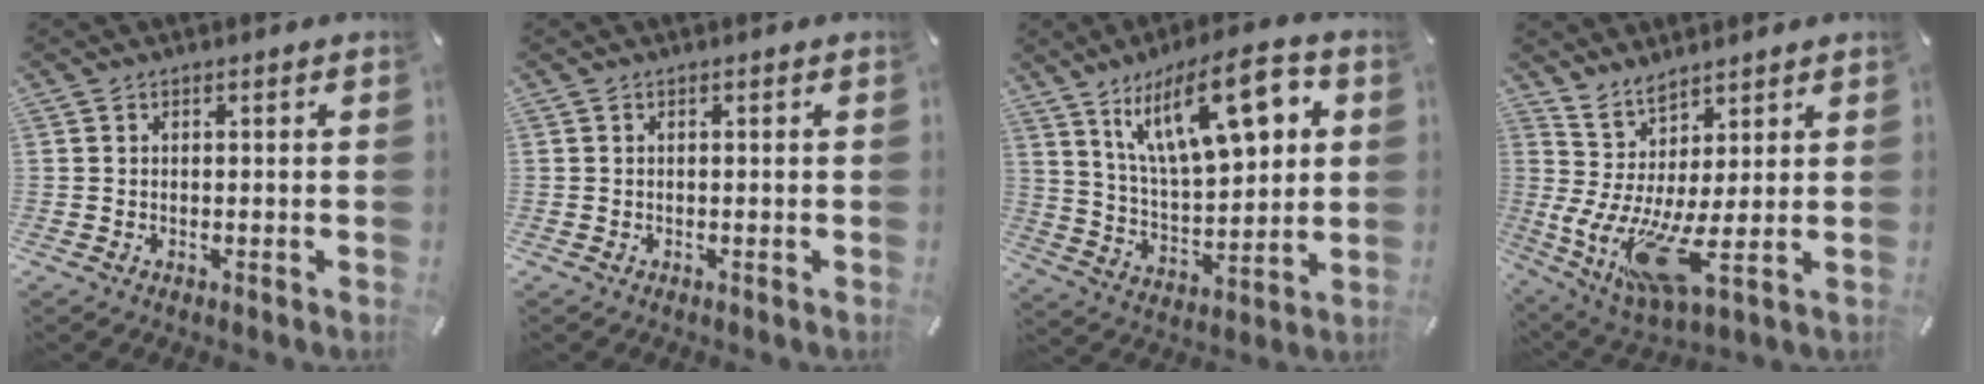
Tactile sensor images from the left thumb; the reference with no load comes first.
{"total": 0.0}
{"total": 20.6, "force": [9.8, 8.4, 16.1], "torque": [-0.284, -0.028, 0.156]}
{"total": 10.0, "force": [1.1, 1.5, 9.8], "torque": [-0.214, -0.049, 0.018]}